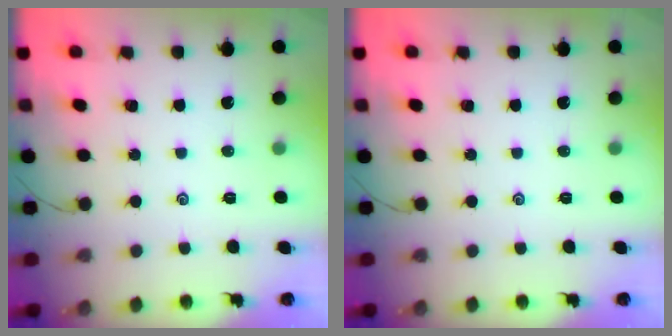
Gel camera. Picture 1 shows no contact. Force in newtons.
{"total": 0.0}